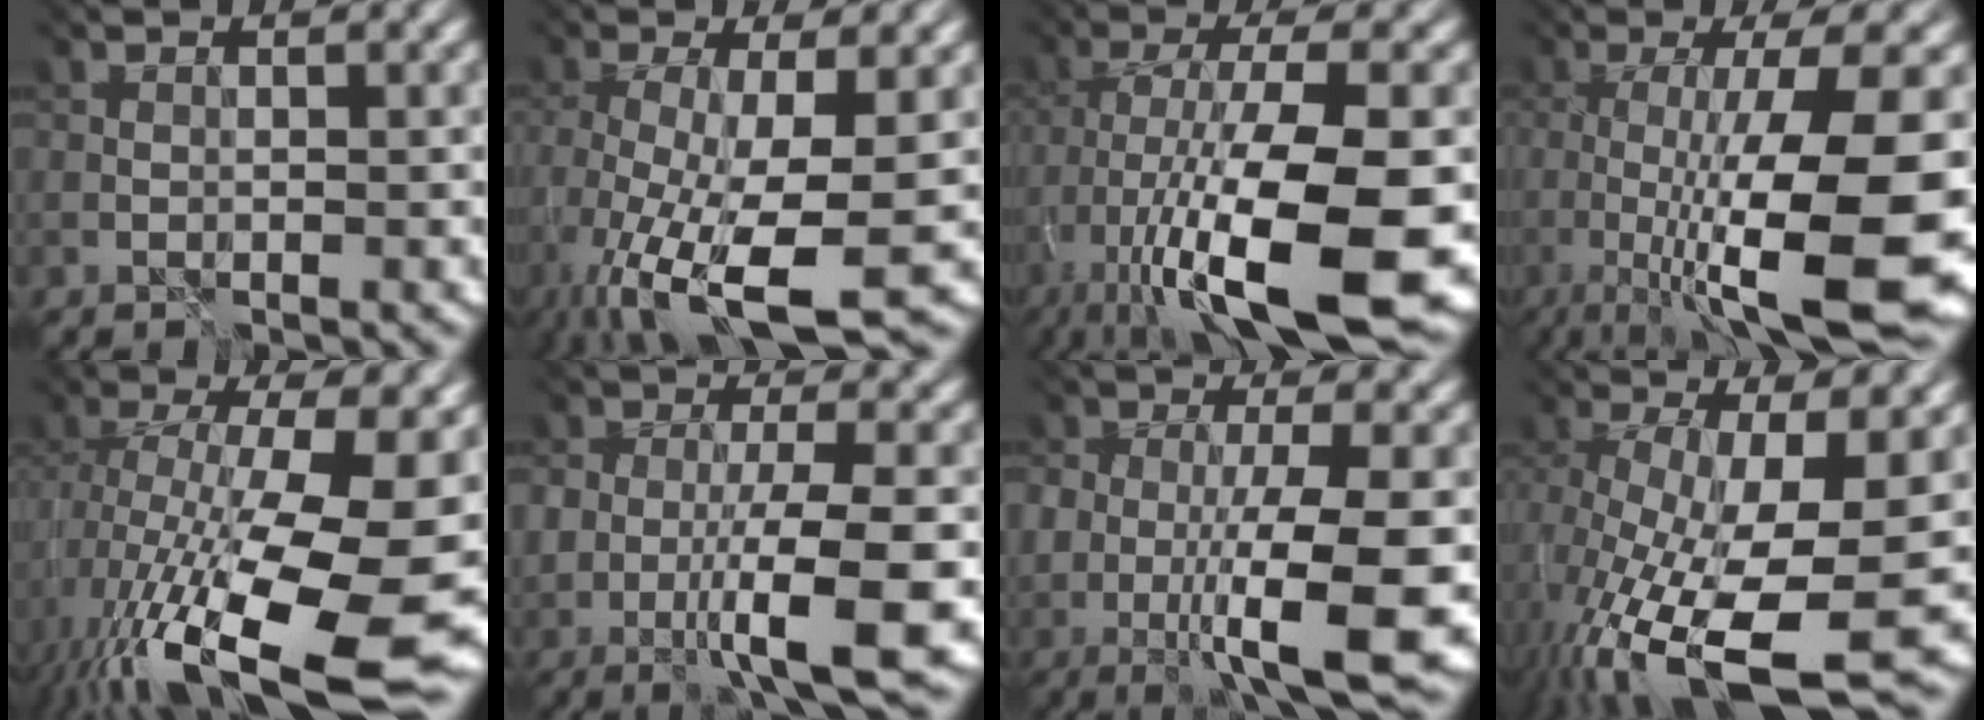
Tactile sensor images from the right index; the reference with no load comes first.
{"total": 10.0, "force": [-4.3, 3.0, 8.5], "torque": [-0.163, -0.033, -0.064]}
{"total": 13.4, "force": [-5.9, 3.5, 11.5], "torque": [-0.207, -0.018, -0.092]}
{"total": 11.9, "force": [-3.4, 2.5, 11.1], "torque": [-0.170, -0.021, -0.049]}
{"total": 15.0, "force": [-5.8, 5.1, 12.9], "torque": [-0.230, -0.018, -0.089]}
{"total": 6.2, "force": [-2.3, 1.2, 5.6], "torque": [-0.095, -0.005, -0.042]}
{"total": 8.9, "force": [-2.6, 2.4, 8.1], "torque": [-0.134, -0.016, -0.040]}
{"total": 12.4, "force": [-4.6, 4.9, 10.4], "torque": [-0.205, -0.045, -0.066]}